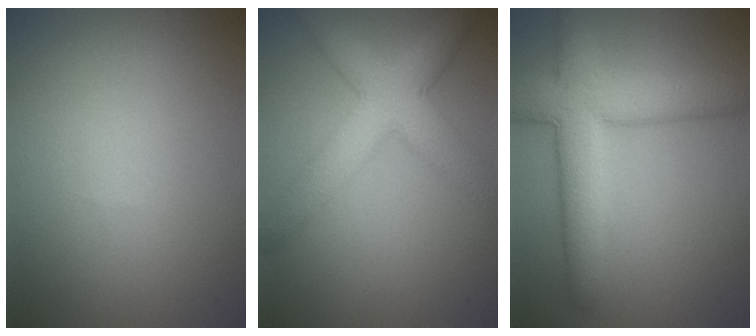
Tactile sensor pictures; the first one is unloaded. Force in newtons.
{"total": 6.8, "press": 6.8, "slide": 0.4}
{"total": 7.4, "press": 7.4, "slide": 0.6}